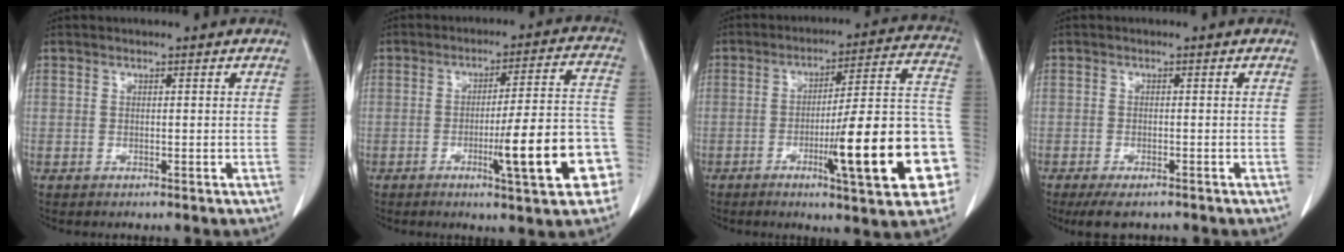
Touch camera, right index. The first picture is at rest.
{"total": 13.6, "force": [-4.9, 1.4, 12.6], "torque": [-0.173, 0.018, -0.062]}
{"total": 19.5, "force": [-6.3, 1.4, 18.4], "torque": [-0.198, 0.018, -0.083]}
{"total": 5.6, "force": [-4.5, 1.5, 3.0], "torque": [-0.043, -0.010, -0.065]}